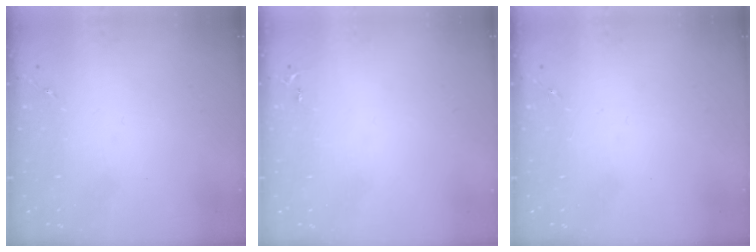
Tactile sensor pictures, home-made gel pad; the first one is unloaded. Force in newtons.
{"total": 2.6, "press": 2.6, "slide": 0.3}
{"total": 0.0}